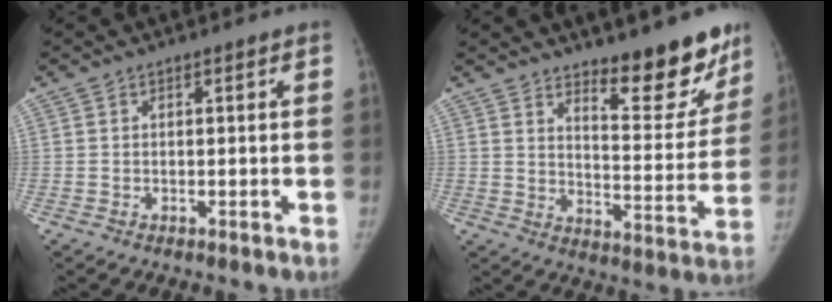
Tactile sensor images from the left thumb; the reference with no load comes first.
{"total": 14.5, "force": [10.6, 4.4, 8.8], "torque": [-0.062, -0.087, 0.156]}